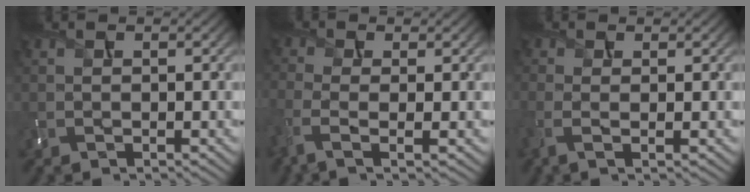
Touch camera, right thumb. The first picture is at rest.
{"total": 4.8, "force": [-2.1, 1.8, 4.0], "torque": [-0.104, -0.013, -0.046]}
{"total": 2.3, "force": [-0.5, 0.6, 2.2], "torque": [-0.055, -0.006, -0.014]}